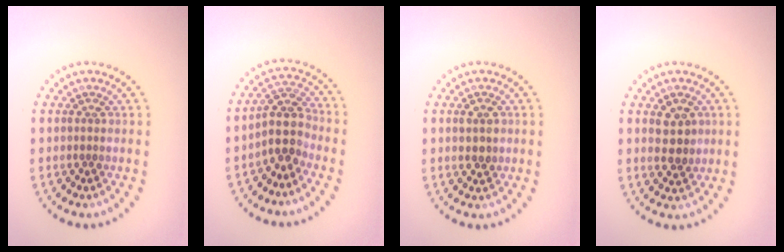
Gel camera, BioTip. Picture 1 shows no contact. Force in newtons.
{"total": 3.3, "press": 2.7, "slide": 2.0}
{"total": 1.7, "press": 1.7, "slide": 0.0}
{"total": 2.8, "press": 2.8, "slide": 0.4}